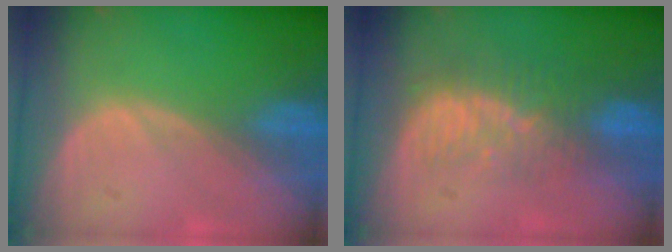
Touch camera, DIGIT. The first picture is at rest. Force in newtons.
{"total": 8.1, "press": 7.1, "slide": 3.9}